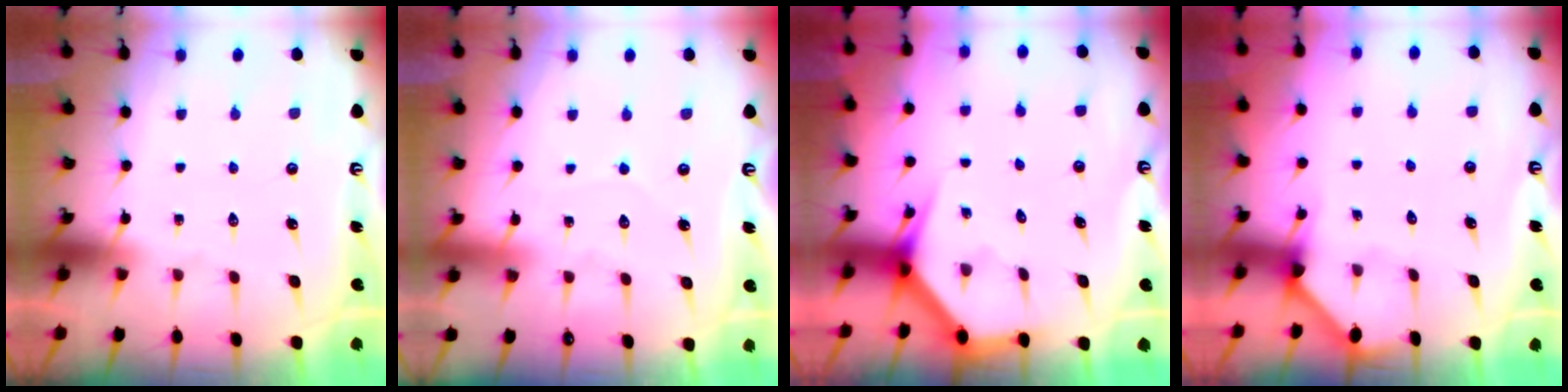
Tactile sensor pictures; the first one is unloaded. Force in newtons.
{"total": 3.5, "press": 3.5, "slide": 0.4}
{"total": 3.6, "press": 3.5, "slide": 0.3}
{"total": 1.9, "press": 1.9, "slide": 0.2}